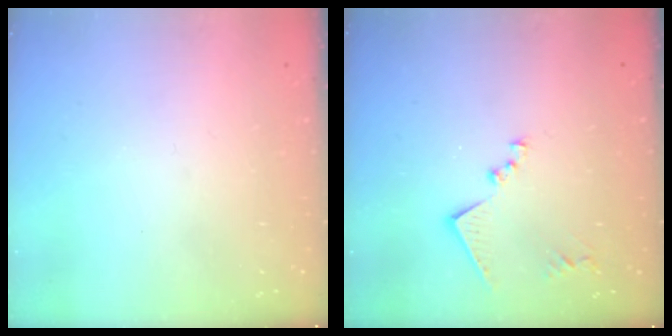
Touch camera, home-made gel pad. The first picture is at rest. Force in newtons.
{"total": 11.1, "press": 11.1, "slide": 0.9}